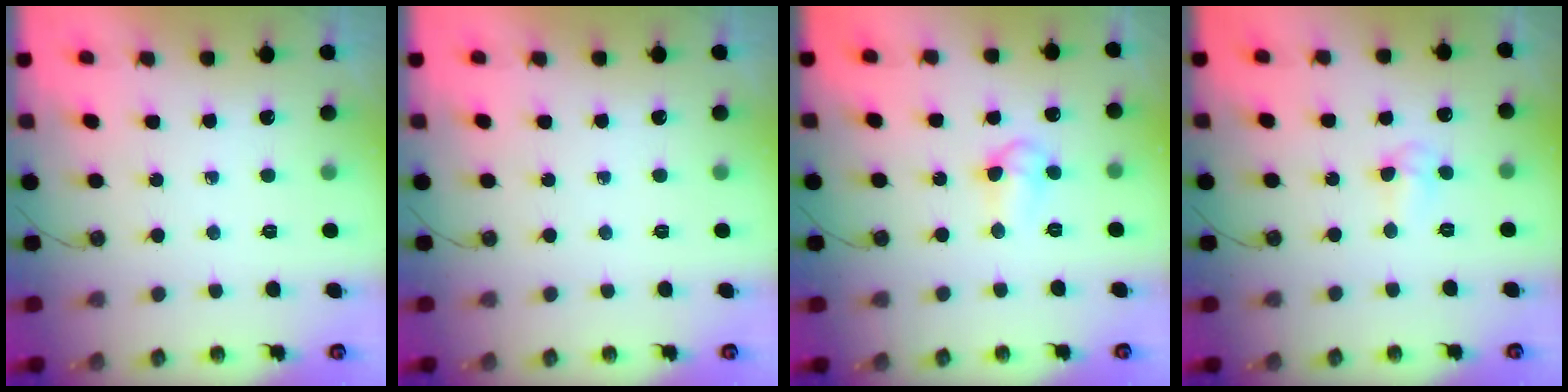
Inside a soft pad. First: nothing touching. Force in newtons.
{"total": 0.0}
{"total": 6.1, "press": 6.0, "slide": 1.0}
{"total": 4.0, "press": 3.1, "slide": 2.4}